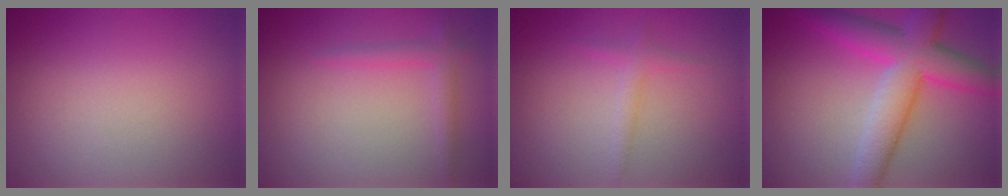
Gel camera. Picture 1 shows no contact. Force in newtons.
{"total": 1.6, "press": 1.6, "slide": 0.1}
{"total": 1.4, "press": 1.4, "slide": 0.1}
{"total": 7.5, "press": 7.5, "slide": 0.2}